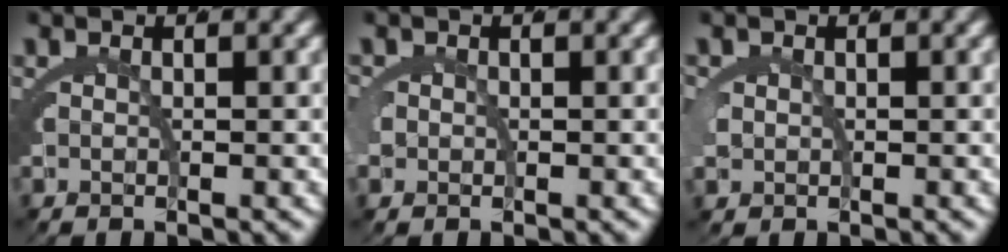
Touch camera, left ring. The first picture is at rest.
{"total": 1.0, "force": [0.0, 0.9, 0.5], "torque": [-0.020, -0.003, 0.001]}
{"total": 1.3, "force": [0.2, 1.1, 0.6], "torque": [-0.026, -0.010, 0.011]}